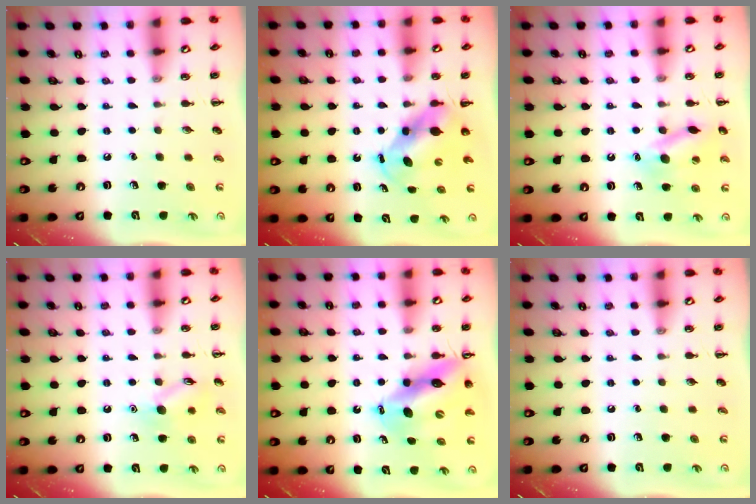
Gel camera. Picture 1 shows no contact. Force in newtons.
{"total": 5.4, "press": 5.3, "slide": 1.1}
{"total": 12.7, "press": 12.6, "slide": 2.0}
{"total": 9.5, "press": 9.5, "slide": 0.8}
{"total": 12.8, "press": 12.3, "slide": 3.8}
{"total": 0.0}